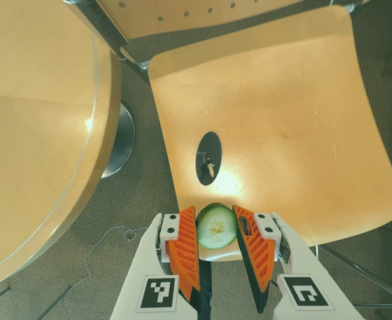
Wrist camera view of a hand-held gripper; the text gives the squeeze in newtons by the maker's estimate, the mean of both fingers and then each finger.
{"total": 6.2, "left": 5.9, "right": 6.4}